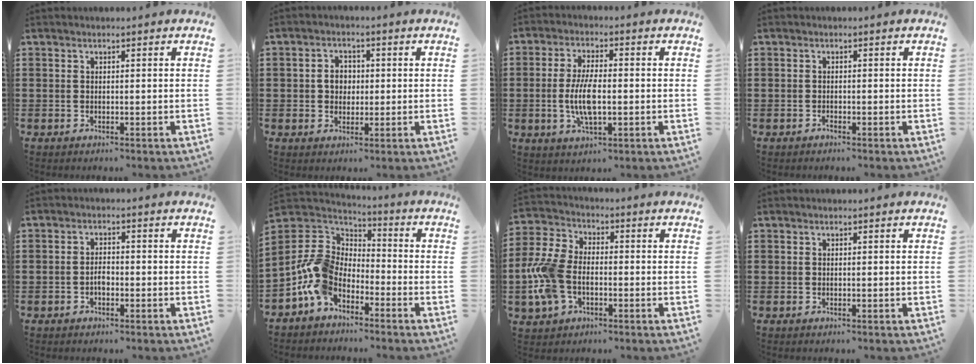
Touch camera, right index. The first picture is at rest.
{"total": 2.9, "force": [0.0, 2.4, 1.6], "torque": [-0.037, 0.010, -0.002]}
{"total": 6.8, "force": [-0.8, 2.5, 6.2], "torque": [-0.142, -0.007, -0.022]}
{"total": 0.6, "force": [-0.6, 0.0, 0.0], "torque": [-0.002, 0.000, -0.013]}
{"total": 1.6, "force": [-0.6, 1.0, 1.0], "torque": [-0.019, 0.003, -0.012]}
{"total": 8.8, "force": [-3.8, 6.4, 4.5], "torque": [-0.141, -0.002, -0.084]}
{"total": 8.3, "force": [-1.9, 5.4, 6.0], "torque": [-0.160, 0.001, -0.041]}
{"total": 0.0}